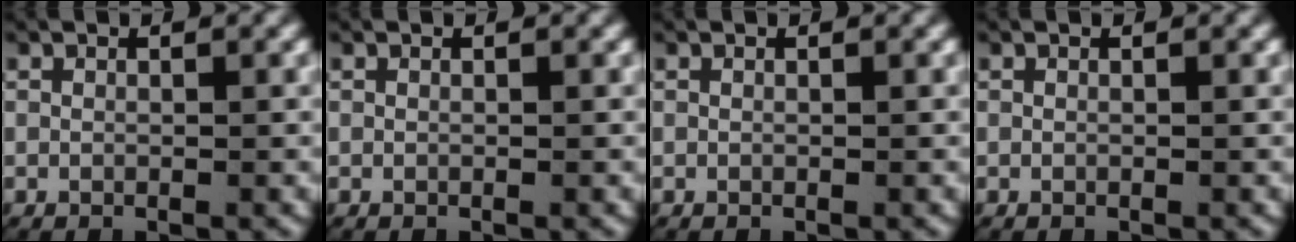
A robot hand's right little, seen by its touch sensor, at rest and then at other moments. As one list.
[{"total": 0.0}, {"total": 0.0}, {"total": 0.0}]